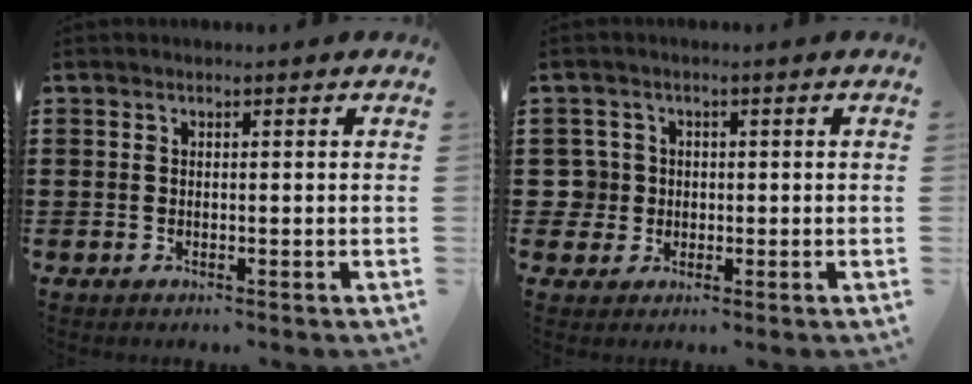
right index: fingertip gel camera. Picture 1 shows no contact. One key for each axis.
{"total": 3.4, "fx": -0.2, "fy": 3.3, "fz": 0.7, "tx": -0.045, "ty": 0.002, "tz": -0.010}